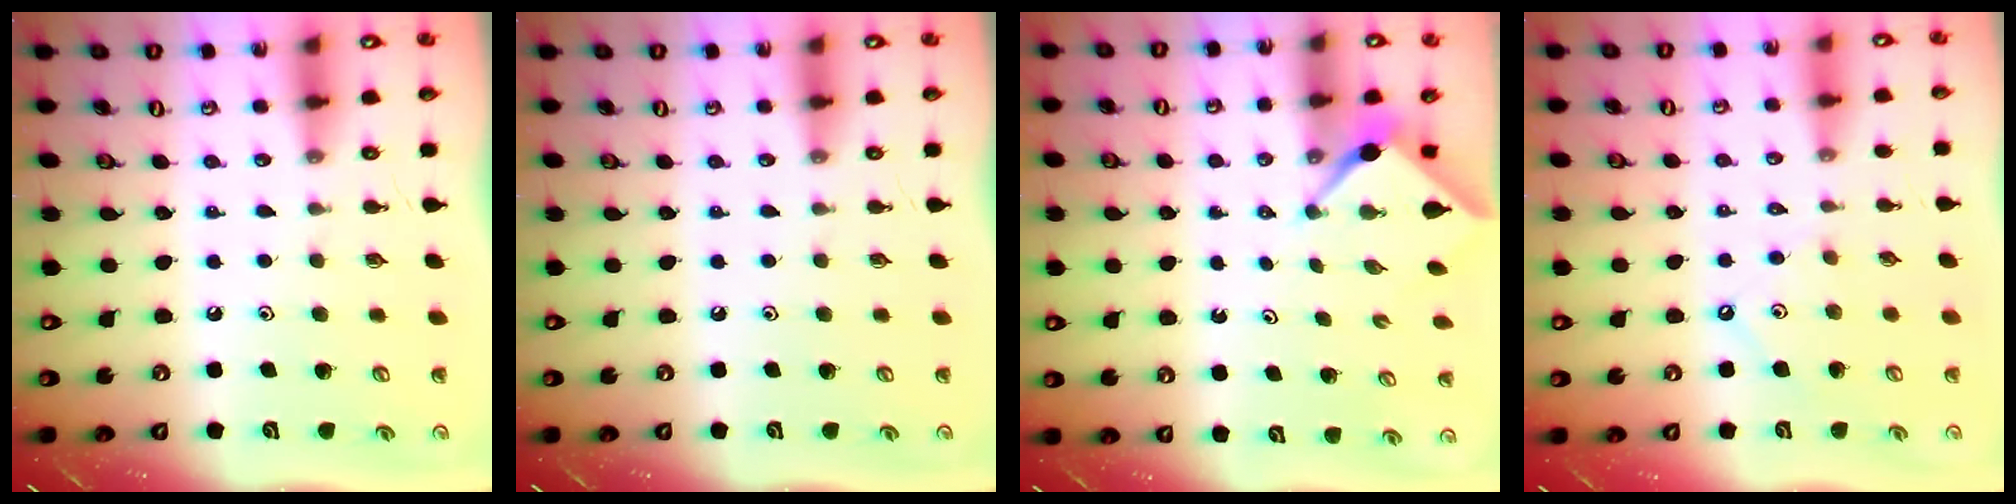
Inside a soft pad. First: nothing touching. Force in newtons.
{"total": 0.0}
{"total": 2.4, "press": 2.4, "slide": 0.3}
{"total": 1.9, "press": 1.9, "slide": 0.3}